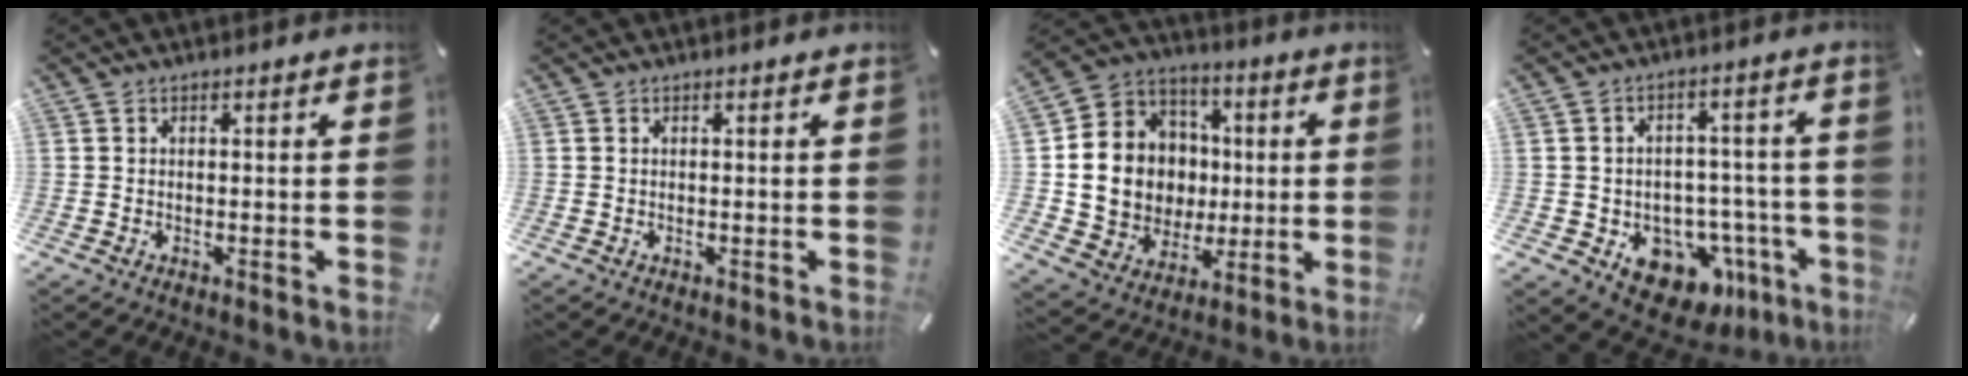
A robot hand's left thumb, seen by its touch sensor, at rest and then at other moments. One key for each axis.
{"total": 0.0}
{"total": 14.9, "fx": 0.0, "fy": 14.1, "fz": 4.9, "tx": -0.106, "ty": -0.010, "tz": 0.021}
{"total": 11.2, "fx": -5.5, "fy": 8.4, "fz": 4.9, "tx": -0.038, "ty": 0.029, "tz": -0.079}